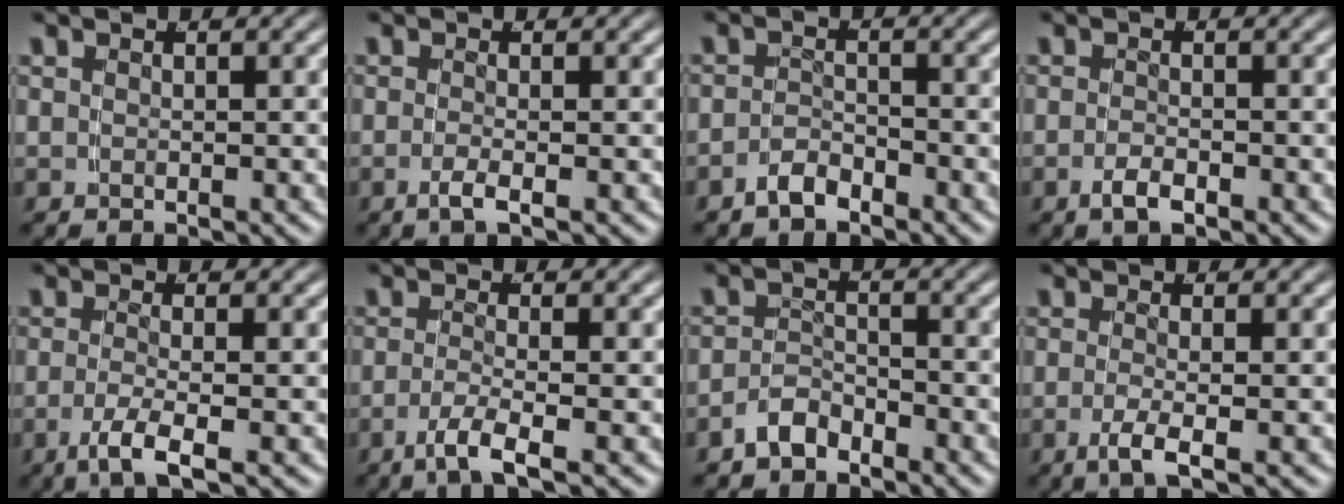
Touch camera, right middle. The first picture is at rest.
{"total": 1.6, "force": [-0.9, -0.2, 1.3], "torque": [-0.035, -0.005, -0.016]}
{"total": 2.2, "force": [-2.0, 0.6, 0.7], "torque": [-0.011, 0.000, -0.039]}
{"total": 1.5, "force": [-1.2, 0.1, 1.0], "torque": [-0.020, -0.001, -0.022]}
{"total": 3.2, "force": [-1.6, 0.3, 2.8], "torque": [-0.064, -0.018, -0.021]}
{"total": 3.0, "force": [-1.8, 0.0, 2.5], "torque": [-0.054, -0.014, -0.027]}
{"total": 2.6, "force": [-2.3, 0.9, 0.8], "torque": [-0.013, -0.001, -0.043]}
{"total": 2.4, "force": [-1.1, 0.0, 2.2], "torque": [-0.054, -0.014, -0.016]}